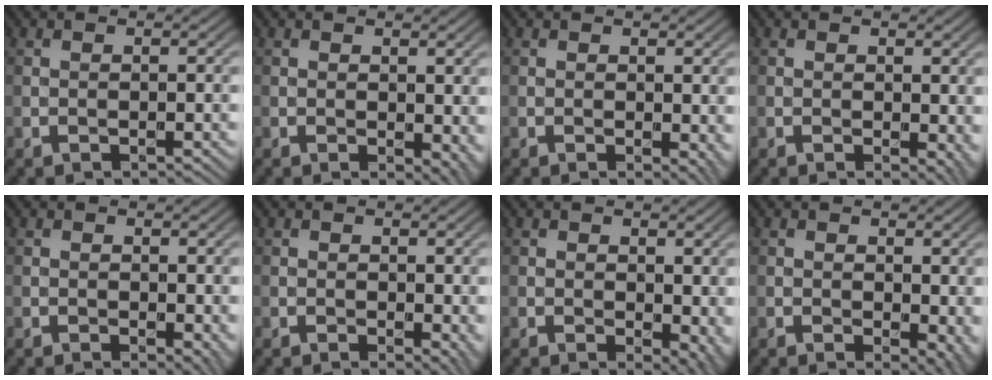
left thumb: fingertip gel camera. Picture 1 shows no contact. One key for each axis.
{"total": 3.6, "fx": -0.2, "fy": 2.1, "fz": 2.8, "tx": -0.030, "ty": -0.010, "tz": -0.001}
{"total": 2.1, "fx": -0.1, "fy": 1.2, "fz": 1.8, "tx": -0.017, "ty": -0.008, "tz": 0.001}
{"total": 2.6, "fx": -0.1, "fy": 1.4, "fz": 2.2, "tx": -0.022, "ty": -0.006, "tz": 0.001}
{"total": 2.4, "fx": -0.2, "fy": 1.4, "fz": 2.0, "tx": -0.022, "ty": -0.008, "tz": 0.000}
{"total": 2.7, "fx": -0.1, "fy": 1.5, "fz": 2.3, "tx": -0.023, "ty": -0.006, "tz": 0.001}
{"total": 5.1, "fx": -0.2, "fy": 3.1, "fz": 4.1, "tx": -0.051, "ty": -0.015, "tz": 0.007}
{"total": 4.4, "fx": -0.3, "fy": 2.5, "fz": 3.6, "tx": -0.043, "ty": -0.011, "tz": 0.001}